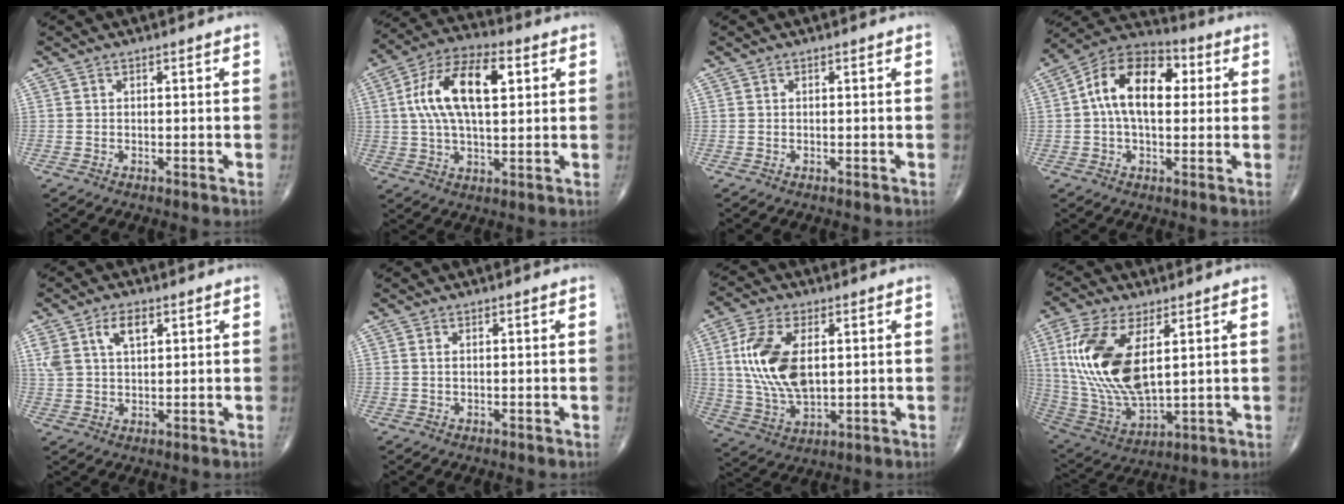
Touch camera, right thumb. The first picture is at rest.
{"total": 16.2, "force": [3.7, 7.7, 13.8], "torque": [-0.253, 0.018, 0.063]}
{"total": 0.0}
{"total": 14.8, "force": [2.3, 8.6, 11.8], "torque": [-0.191, 0.028, 0.028]}
{"total": 6.7, "force": [3.1, 3.4, 4.8], "torque": [-0.091, -0.002, 0.064]}
{"total": 0.7, "force": [0.3, 0.2, 0.6], "torque": [-0.018, 0.006, 0.009]}
{"total": 14.6, "force": [2.5, 7.8, 12.1], "torque": [-0.245, -0.009, 0.055]}
{"total": 19.5, "force": [4.6, 9.1, 16.6], "torque": [-0.348, -0.025, 0.098]}